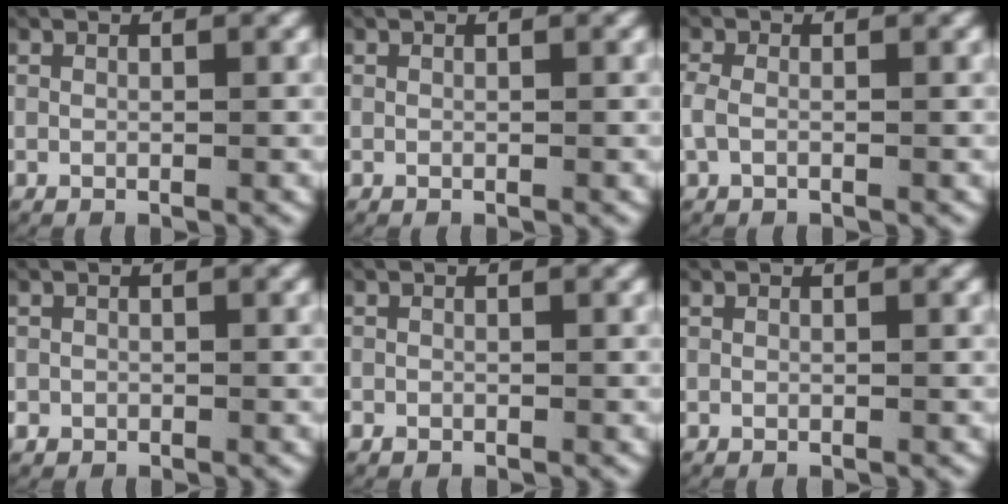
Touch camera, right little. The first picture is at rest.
{"total": 0.0}
{"total": 1.5, "force": [-0.4, 1.0, 1.0], "torque": [-0.033, 0.000, -0.008]}
{"total": 1.9, "force": [-0.8, 1.8, 0.3], "torque": [-0.017, -0.010, -0.012]}
{"total": 1.1, "force": [-0.6, 0.8, 0.2], "torque": [-0.008, -0.004, -0.011]}
{"total": 0.0}